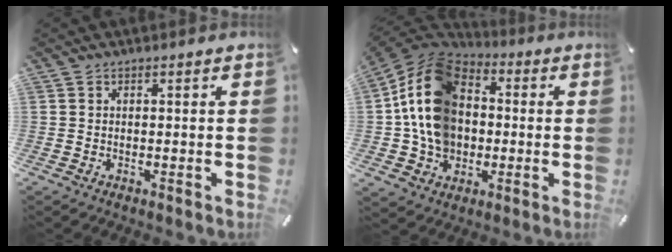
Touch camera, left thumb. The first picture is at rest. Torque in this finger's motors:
{"motor_torque": [2.66, 2.34, 2.28, -0.26, 0.78]}